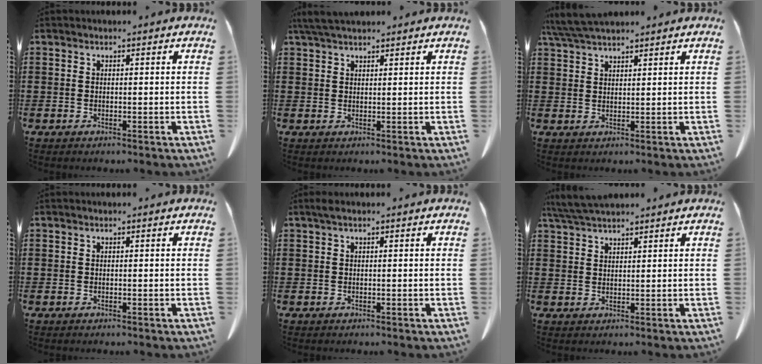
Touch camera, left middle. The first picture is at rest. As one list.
[{"total": 3.4, "force": [2.9, 0.7, 1.6], "torque": [-0.040, 0.002, 0.055]}, {"total": 5.3, "force": [4.8, 0.9, 2.2], "torque": [-0.058, -0.007, 0.091]}, {"total": 0.0}, {"total": 0.7, "force": [0.3, 0.1, 0.6], "torque": [-0.012, 0.003, 0.005]}, {"total": 4.4, "force": [3.9, 0.7, 2.0], "torque": [-0.050, -0.005, 0.074]}]